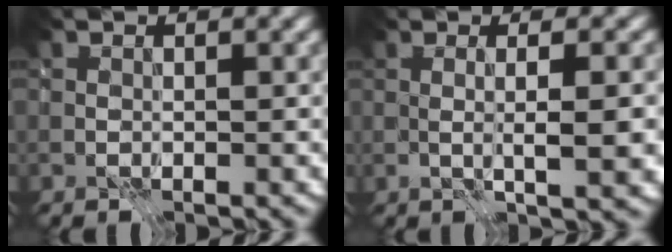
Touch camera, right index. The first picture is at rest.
{"total": 4.5, "force": [-0.1, 1.0, 4.4], "torque": [-0.061, 0.005, 0.001]}